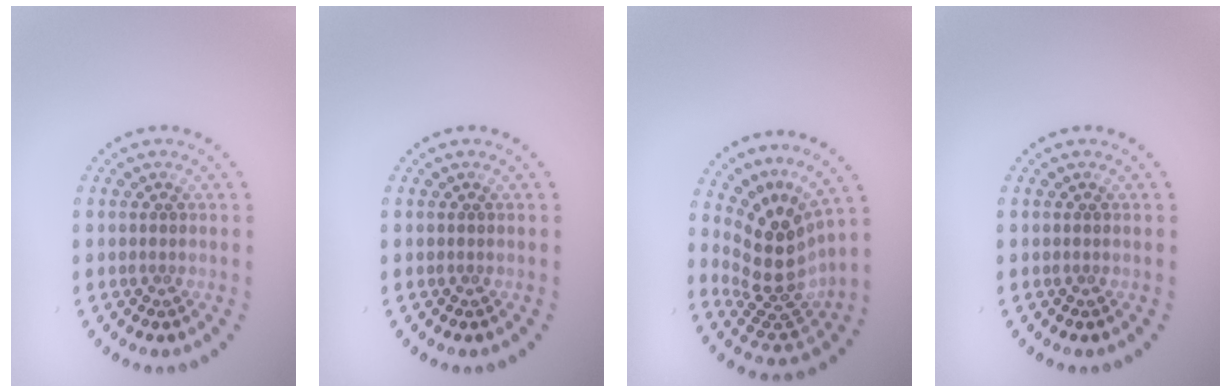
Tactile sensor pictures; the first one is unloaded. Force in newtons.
{"total": 0.0}
{"total": 4.9, "press": 3.6, "slide": 3.4}
{"total": 0.0}